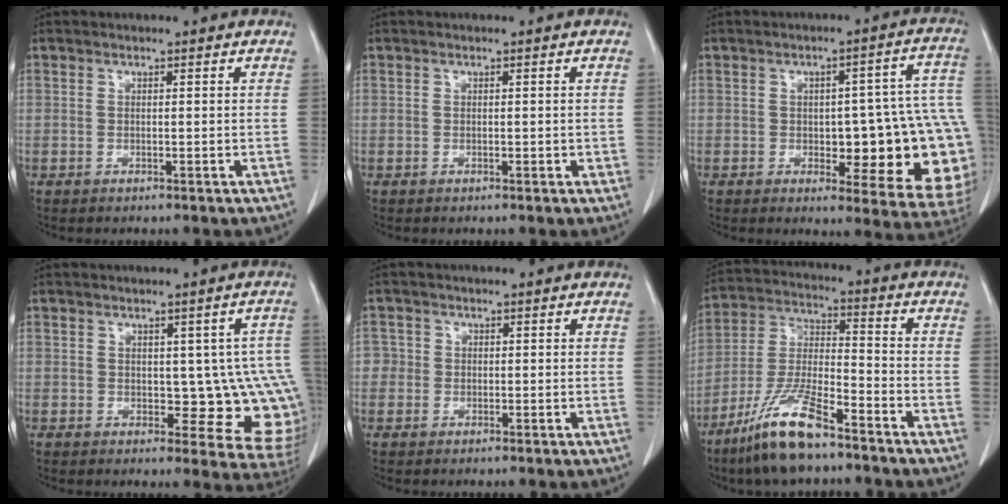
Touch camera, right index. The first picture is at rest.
{"total": 0.6, "force": [-0.1, 0.3, 0.5], "torque": [-0.008, 0.001, 0.001]}
{"total": 19.3, "force": [-2.7, 6.0, 18.1], "torque": [-0.145, 0.034, -0.010]}
{"total": 9.8, "force": [-0.5, 4.4, 8.8], "torque": [-0.087, 0.008, 0.004]}
{"total": 1.7, "force": [-0.3, 1.7, 0.0], "torque": [0.014, 0.007, -0.008]}
{"total": 12.8, "force": [-9.0, 2.2, 8.8], "torque": [-0.190, -0.021, -0.172]}